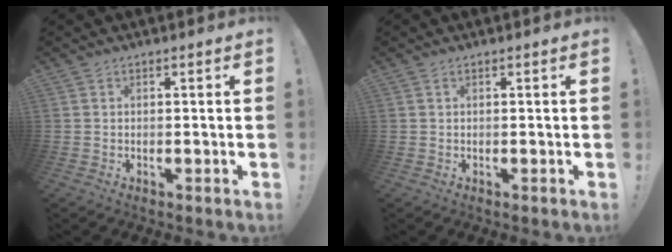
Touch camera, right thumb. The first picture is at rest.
{"total": 0.0}